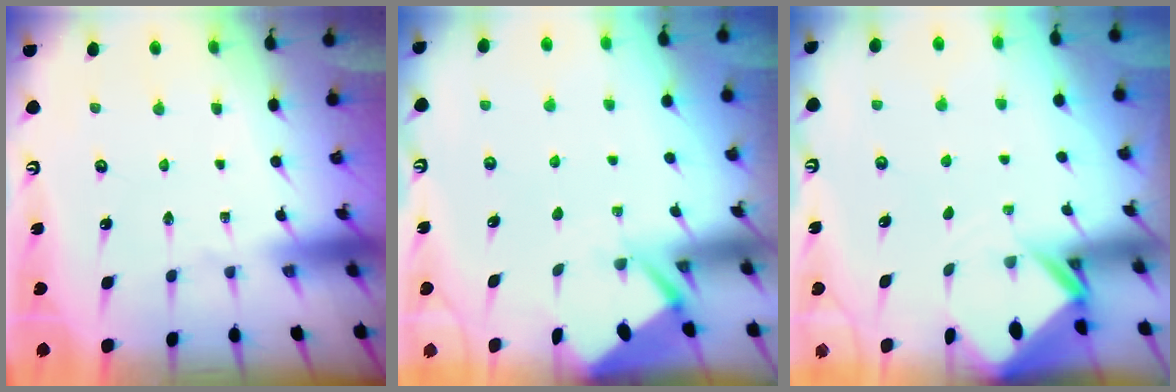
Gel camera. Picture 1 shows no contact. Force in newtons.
{"total": 2.8, "press": 2.8, "slide": 0.3}
{"total": 2.9, "press": 2.9, "slide": 0.2}